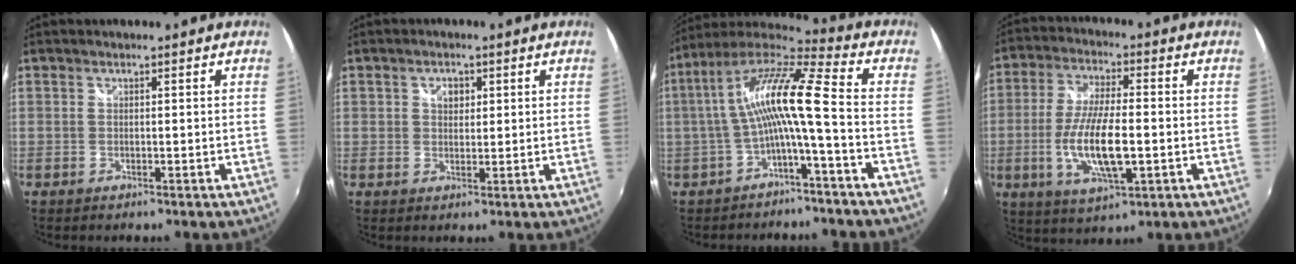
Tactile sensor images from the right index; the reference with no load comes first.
{"total": 2.7, "force": [0.8, 2.2, 1.3], "torque": [-0.015, 0.005, 0.013]}
{"total": 12.5, "force": [-1.7, 0.5, 12.4], "torque": [-0.240, 0.017, -0.032]}
{"total": 12.7, "force": [-2.8, 3.7, 11.9], "torque": [-0.238, -0.010, -0.051]}